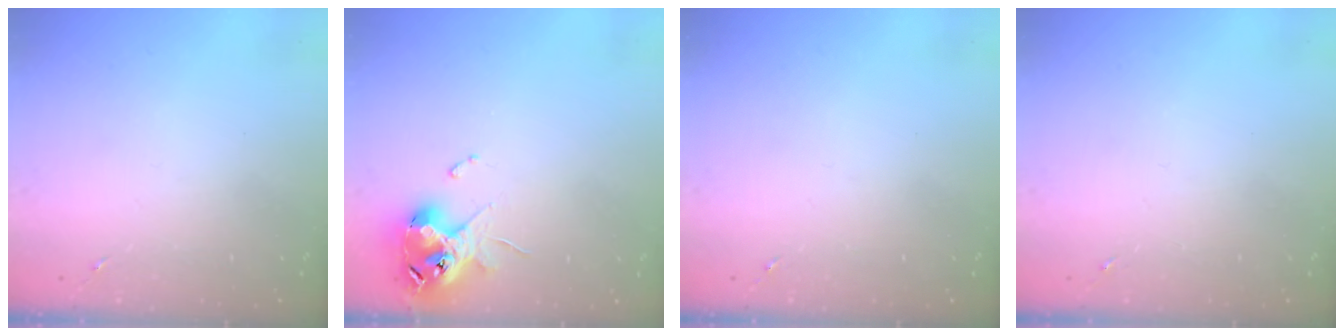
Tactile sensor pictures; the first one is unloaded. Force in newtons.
{"total": 12.6, "press": 12.5, "slide": 1.7}
{"total": 0.0}
{"total": 0.0}